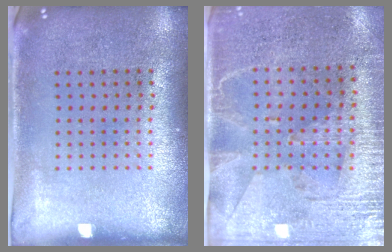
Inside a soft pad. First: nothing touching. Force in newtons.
{"total": 2.9, "press": 2.6, "slide": 1.4}